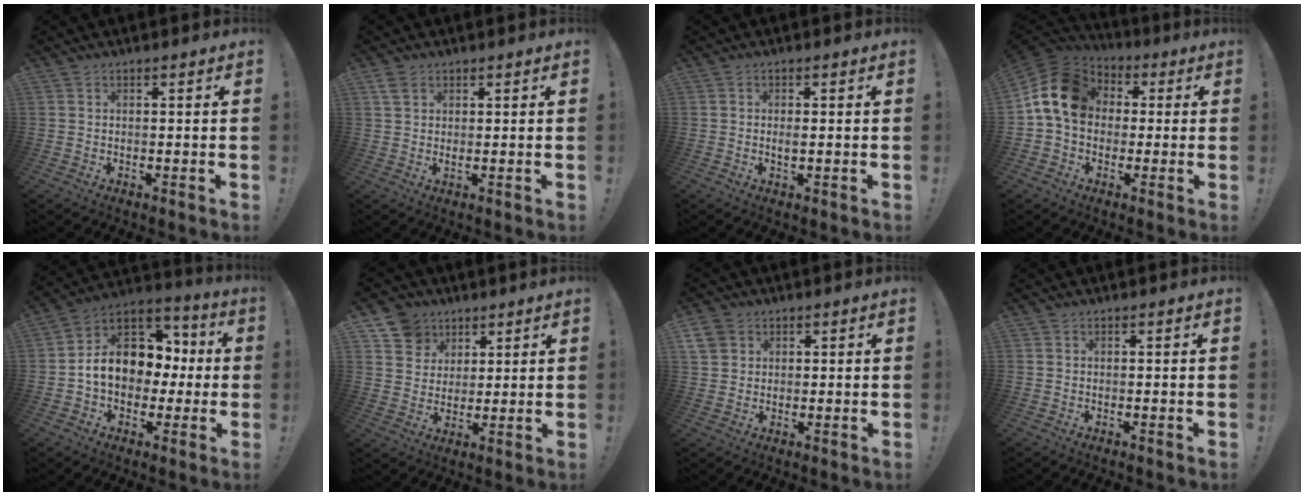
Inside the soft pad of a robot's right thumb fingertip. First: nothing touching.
{"total": 2.9, "force": [1.7, 1.5, 1.8], "torque": [-0.026, -0.005, 0.030]}
{"total": 1.3, "force": [-0.2, 0.3, 1.3], "torque": [-0.018, -0.003, -0.004]}
{"total": 15.8, "force": [2.6, 12.1, 9.7], "torque": [-0.157, 0.012, 0.054]}
{"total": 14.9, "force": [0.8, 11.9, 8.8], "torque": [-0.120, 0.004, 0.022]}
{"total": 9.7, "force": [5.5, 7.9, 1.5], "torque": [-0.021, -0.038, 0.111]}
{"total": 5.1, "force": [2.7, 4.2, 1.3], "torque": [-0.020, -0.006, 0.054]}
{"total": 0.0}